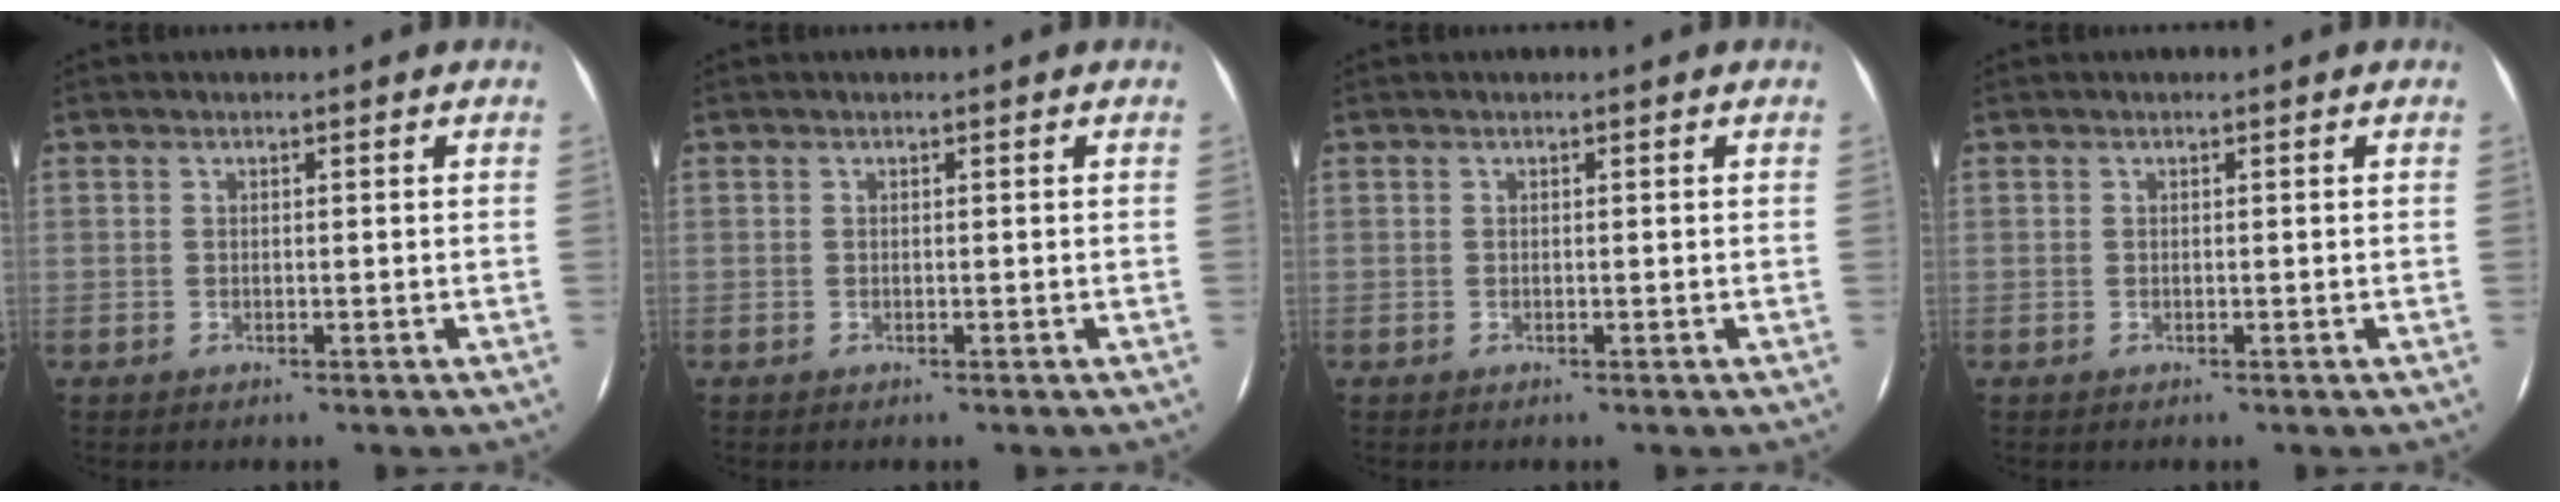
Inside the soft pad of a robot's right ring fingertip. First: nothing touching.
{"total": 0.0}
{"total": 0.0}
{"total": 0.0}